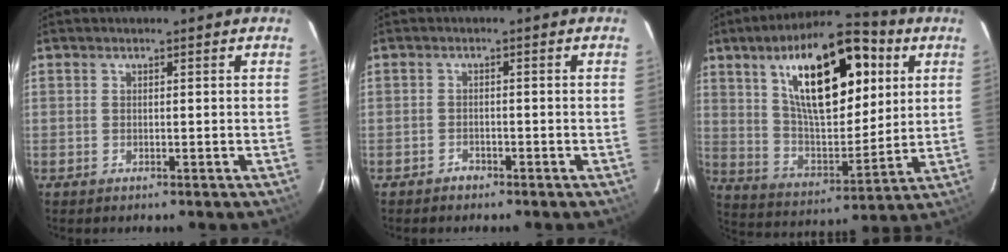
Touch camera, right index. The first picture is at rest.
{"total": 1.5, "force": [-1.3, 0.8, 0.0], "torque": [-0.004, 0.005, -0.023]}
{"total": 23.0, "force": [9.2, 10.2, 18.4], "torque": [-0.313, 0.027, 0.162]}